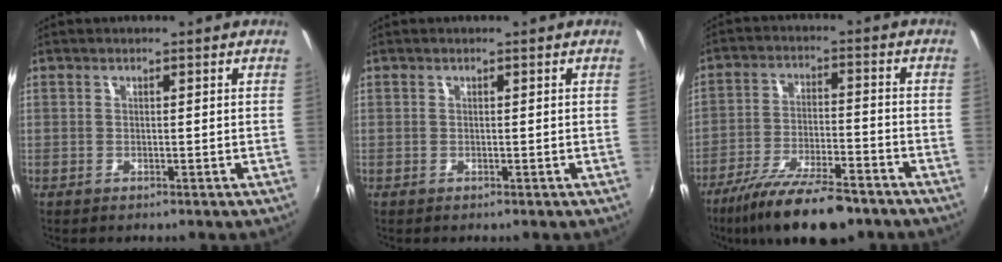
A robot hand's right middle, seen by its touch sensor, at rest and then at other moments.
{"total": 0.0}
{"total": 15.3, "force": [-11.7, 3.8, 9.0], "torque": [-0.186, -0.028, -0.194]}